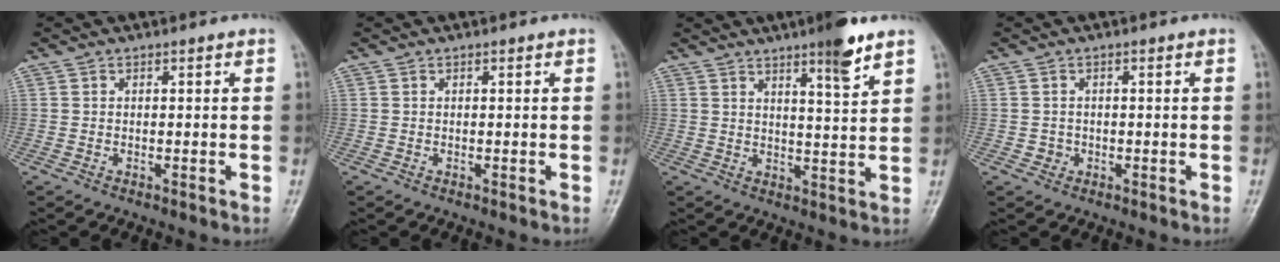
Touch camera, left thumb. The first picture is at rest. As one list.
[{"total": 0.0}, {"total": 7.5, "force": [5.0, 0.8, 5.4], "torque": [-0.075, -0.032, 0.073]}, {"total": 1.5, "force": [-0.4, 1.4, 0.2], "torque": [0.005, 0.006, -0.006]}]